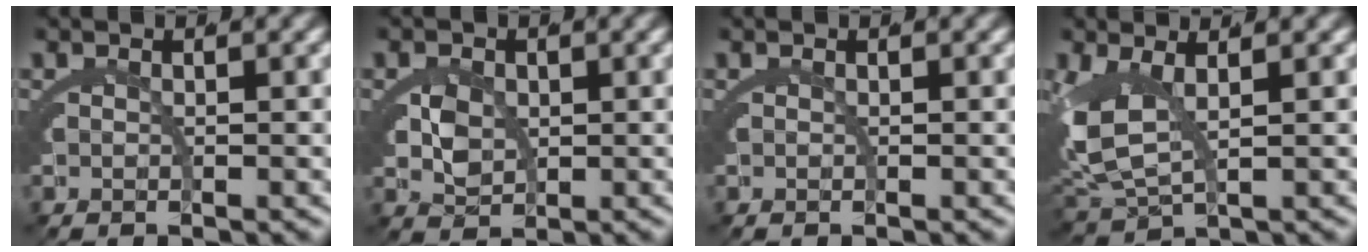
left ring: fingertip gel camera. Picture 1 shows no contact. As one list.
[{"total": 2.6, "force": [0.3, 1.8, 1.9], "torque": [-0.044, -0.017, 0.016]}, {"total": 0.0}, {"total": 5.2, "force": [0.7, 2.9, 4.2], "torque": [-0.117, -0.020, 0.031]}]